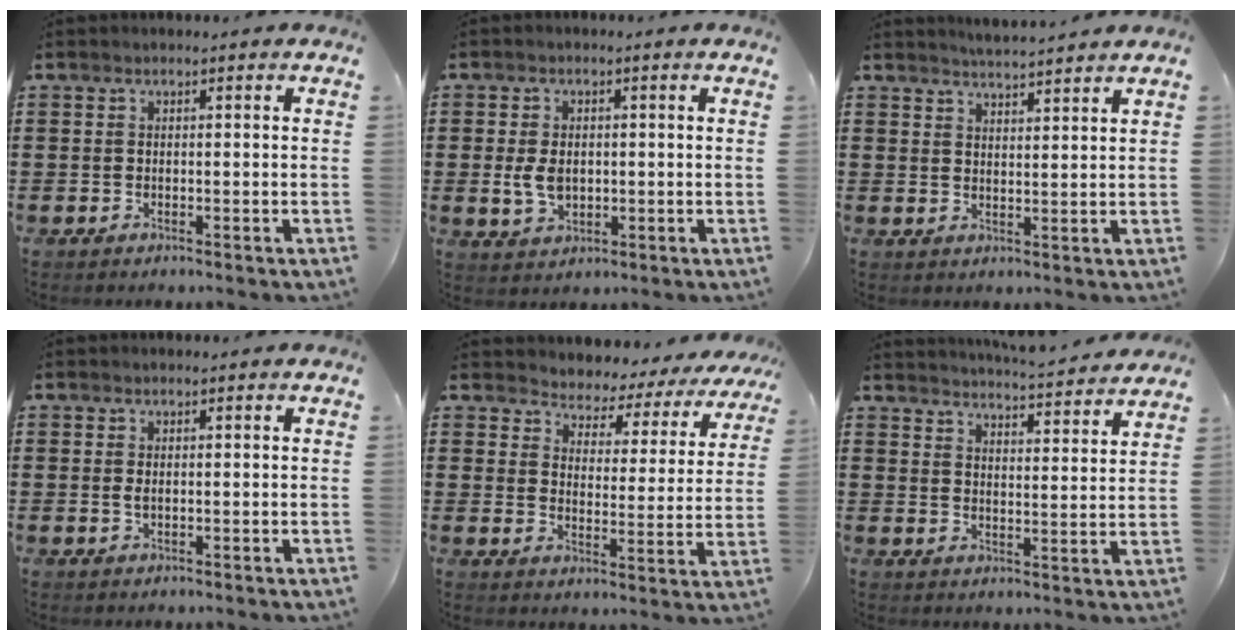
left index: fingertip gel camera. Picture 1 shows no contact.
{"total": 4.4, "force": [-0.1, 3.0, 3.3], "torque": [-0.081, 0.003, -0.005]}
{"total": 3.0, "force": [3.0, -0.4, -0.1], "torque": [-0.009, -0.012, 0.056]}
{"total": 1.1, "force": [0.2, 0.3, 1.0], "torque": [-0.021, 0.003, 0.003]}
{"total": 3.1, "force": [3.1, 0.7, -0.2], "torque": [-0.021, -0.030, 0.043]}
{"total": 4.4, "force": [4.3, -0.5, 0.4], "torque": [-0.021, -0.036, 0.072]}